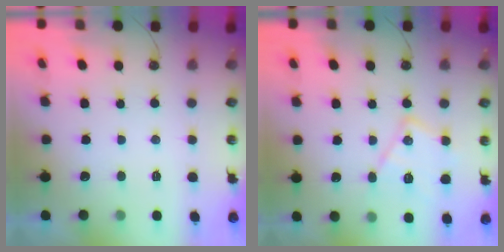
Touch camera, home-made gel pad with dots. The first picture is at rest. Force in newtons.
{"total": 14.0, "press": 14.0, "slide": 1.1}